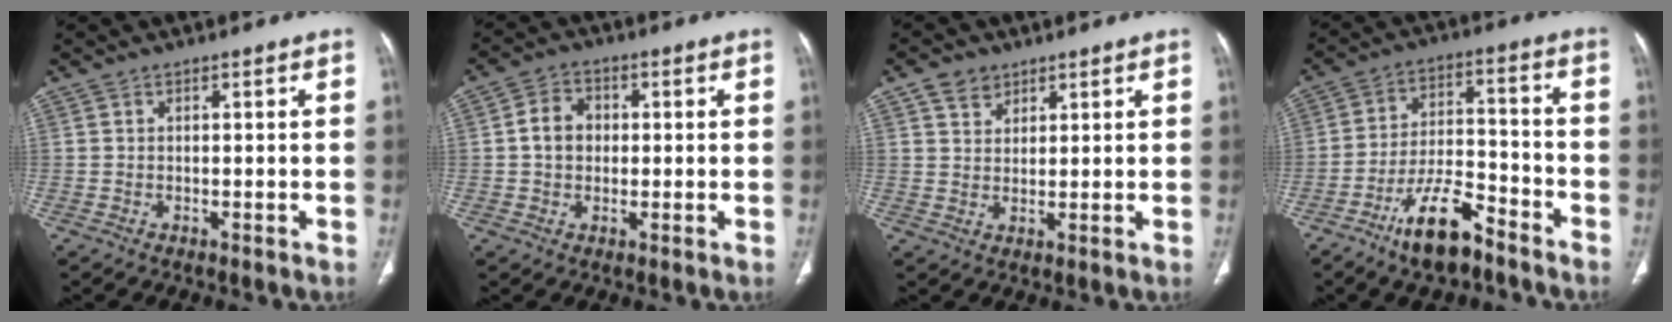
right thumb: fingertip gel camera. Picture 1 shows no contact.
{"total": 5.5, "force": [0.2, 4.5, 3.2], "torque": [-0.044, 0.014, -0.002]}
{"total": 4.2, "force": [2.6, 3.0, 1.3], "torque": [-0.009, -0.015, 0.050]}
{"total": 10.4, "force": [-7.2, 3.6, 6.5], "torque": [-0.112, 0.050, -0.129]}